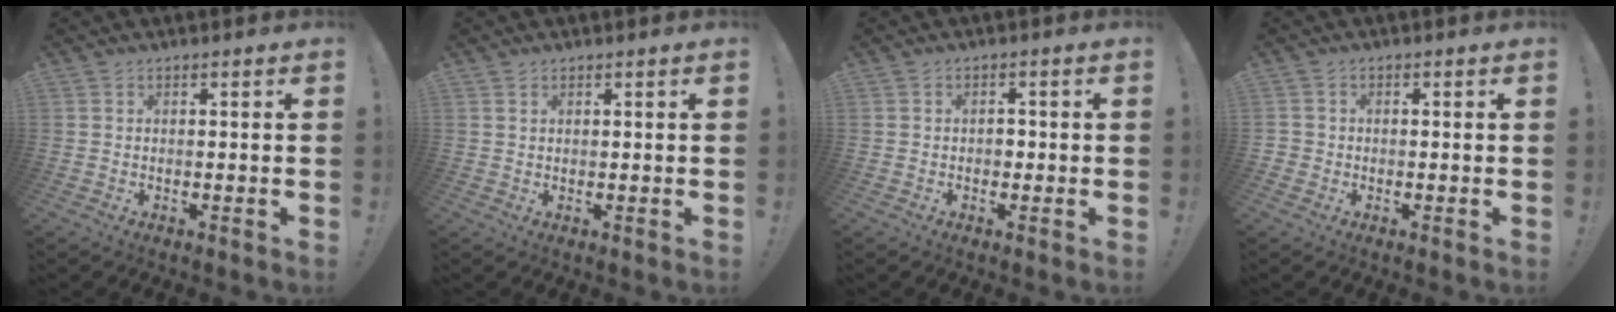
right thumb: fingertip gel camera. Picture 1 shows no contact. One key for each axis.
{"total": 0.9, "fx": 0.6, "fy": 0.6, "fz": 0.4, "tx": -0.003, "ty": -0.001, "tz": 0.011}
{"total": 1.9, "fx": -0.6, "fy": 1.6, "fz": 0.9, "tx": -0.012, "ty": 0.001, "tz": -0.013}
{"total": 1.7, "fx": -0.5, "fy": 1.5, "fz": 0.4, "tx": -0.007, "ty": 0.006, "tz": -0.009}